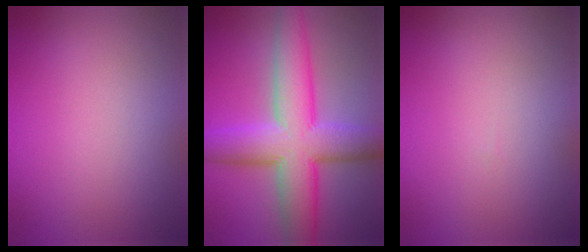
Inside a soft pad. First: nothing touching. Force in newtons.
{"total": 9.5, "press": 9.5, "slide": 0.0}
{"total": 0.0}